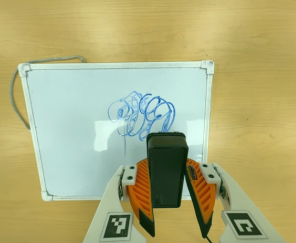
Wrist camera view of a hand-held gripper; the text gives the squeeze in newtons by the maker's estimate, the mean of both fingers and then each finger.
{"total": 6.9, "left": 5.6, "right": 8.3}